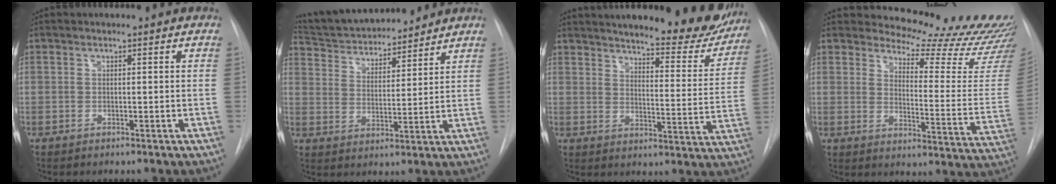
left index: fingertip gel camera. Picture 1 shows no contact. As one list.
[{"total": 14.8, "force": [13.7, 2.9, 4.7], "torque": [-0.078, 0.015, 0.229]}, {"total": 22.4, "force": [19.7, 4.5, 9.7], "torque": [-0.133, -0.052, 0.235]}, {"total": 18.4, "force": [17.7, 0.8, 5.0], "torque": [-0.065, -0.144, 0.195]}]